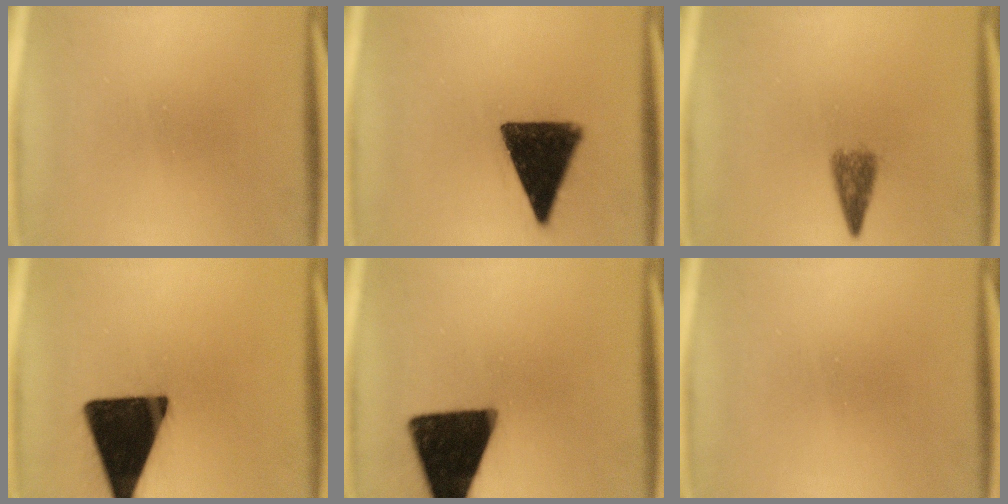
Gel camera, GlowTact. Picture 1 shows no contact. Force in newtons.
{"total": 12.9}
{"total": 4.0}
{"total": 19.5}
{"total": 18.3}
{"total": 0.0}